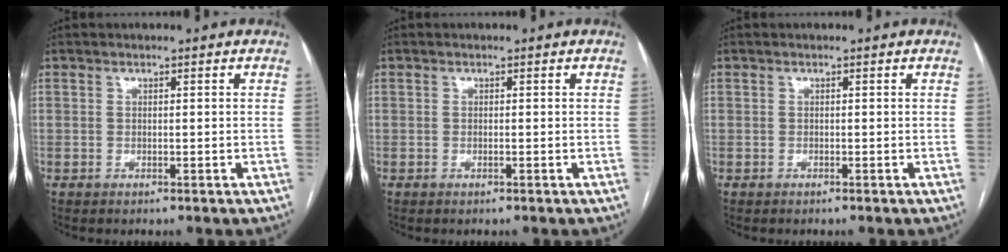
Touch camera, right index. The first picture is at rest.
{"total": 0.0}
{"total": 0.0}